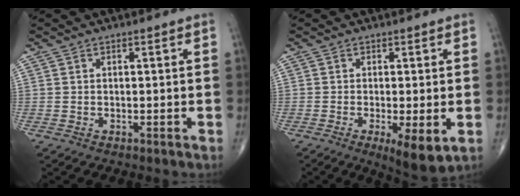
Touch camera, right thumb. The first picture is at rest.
{"total": 7.1, "force": [-2.1, 1.9, 6.5], "torque": [-0.102, -0.021, -0.031]}